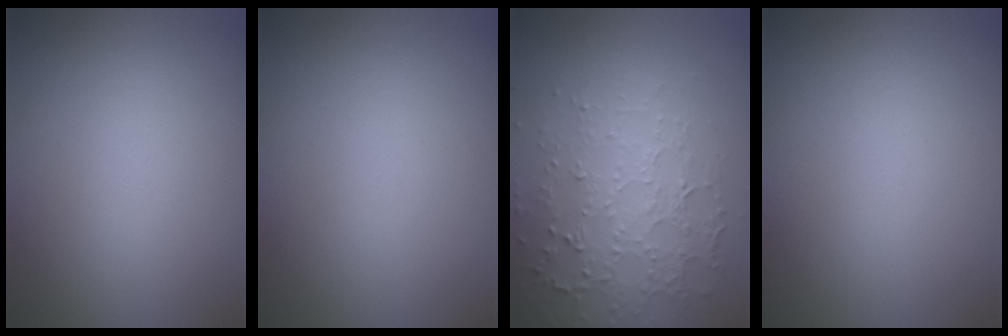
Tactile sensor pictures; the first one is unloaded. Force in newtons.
{"total": 0.0}
{"total": 5.0, "press": 3.5, "slide": 3.5}
{"total": 0.0}